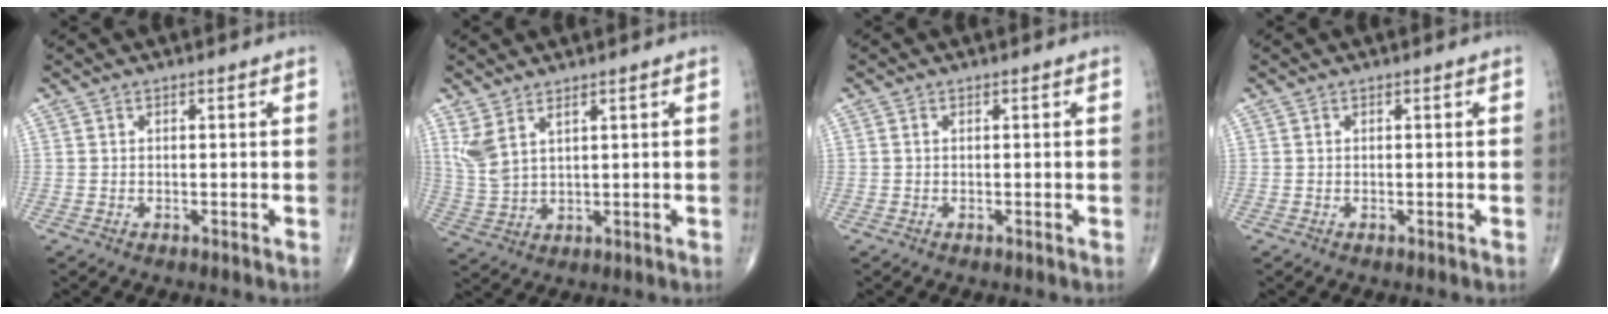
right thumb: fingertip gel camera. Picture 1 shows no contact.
{"total": 5.6, "force": [3.2, 2.0, 4.1], "torque": [-0.098, -0.015, 0.078]}
{"total": 0.0}
{"total": 0.0}